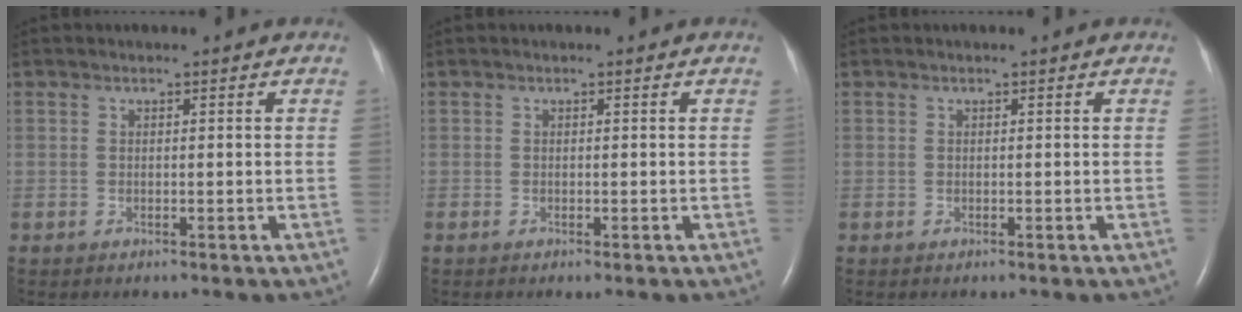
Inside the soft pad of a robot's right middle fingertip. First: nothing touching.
{"total": 0.0}
{"total": 0.0}